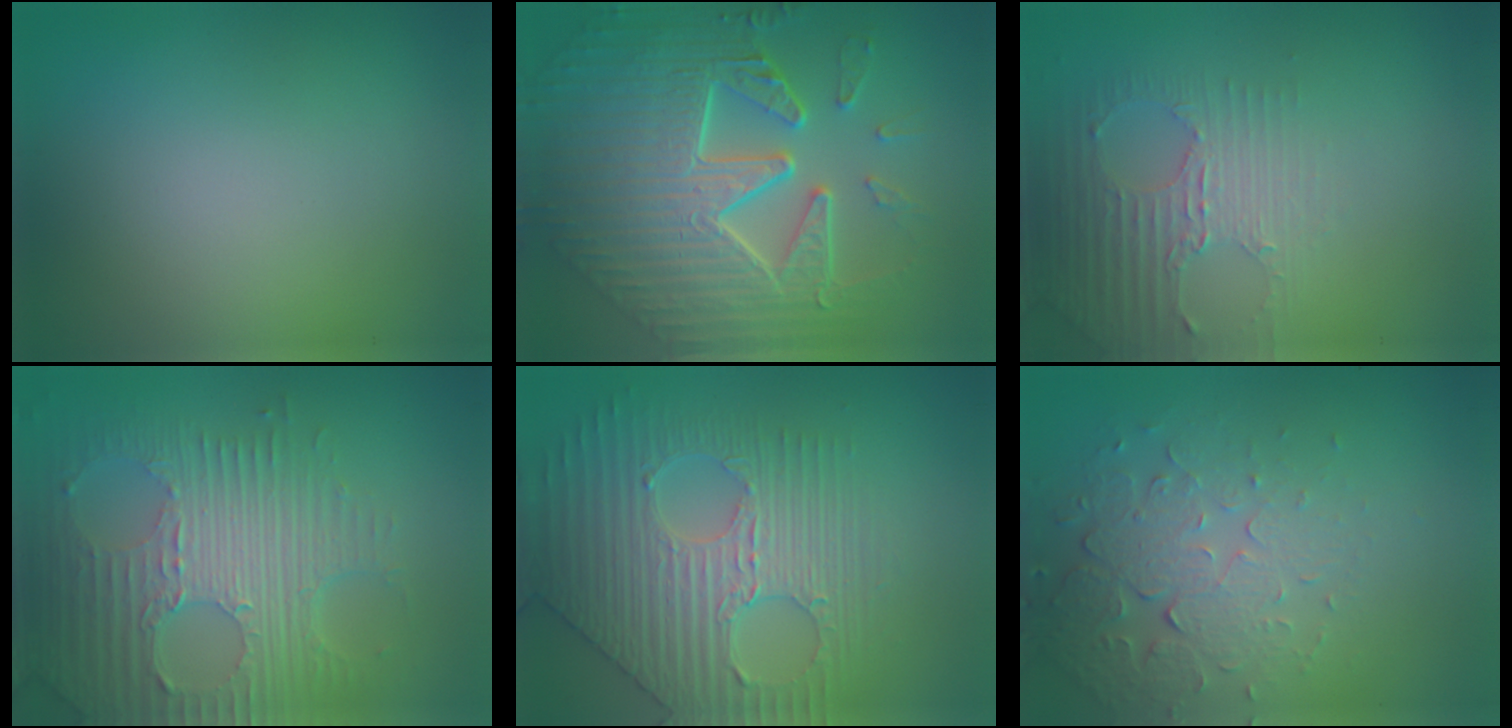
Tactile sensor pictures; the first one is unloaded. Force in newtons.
{"total": 11.0, "press": 7.6, "slide": 7.9}
{"total": 2.8, "press": 2.5, "slide": 1.3}
{"total": 8.0, "press": 5.7, "slide": 5.6}
{"total": 5.3, "press": 5.0, "slide": 1.9}
{"total": 5.3, "press": 3.5, "slide": 3.9}